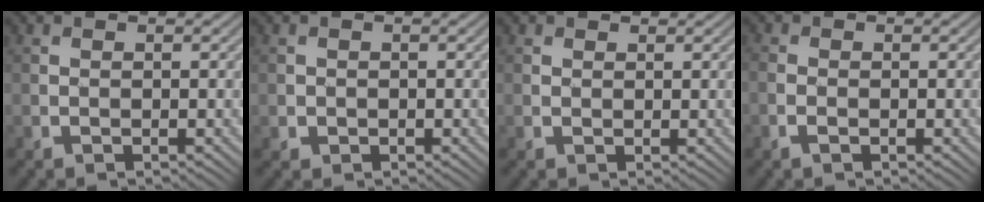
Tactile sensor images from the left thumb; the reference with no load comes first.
{"total": 1.1, "force": [-0.1, 1.1, 0.1], "torque": [0.001, -0.008, -0.004]}
{"total": 0.7, "force": [0.6, 0.3, 0.1], "torque": [0.001, -0.001, 0.012]}
{"total": 1.8, "force": [-0.8, 1.0, 1.2], "torque": [-0.030, -0.002, -0.019]}